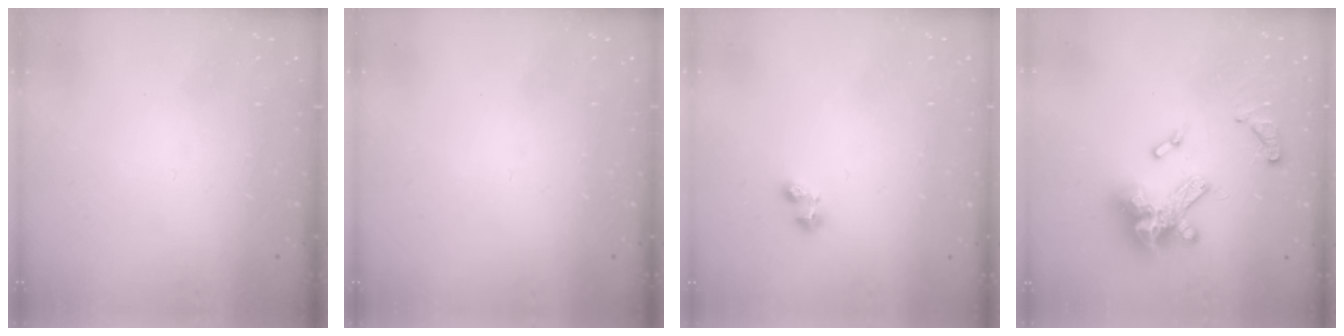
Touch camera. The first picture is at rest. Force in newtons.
{"total": 0.0}
{"total": 2.1, "press": 2.1, "slide": 0.3}
{"total": 16.1, "press": 16.0, "slide": 2.0}